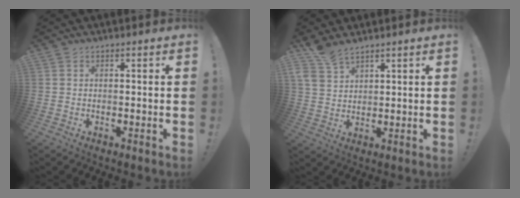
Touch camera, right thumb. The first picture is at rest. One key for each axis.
{"total": 6.5, "fx": 5.4, "fy": 2.3, "fz": 2.7, "tx": -0.051, "ty": -0.027, "tz": 0.103}